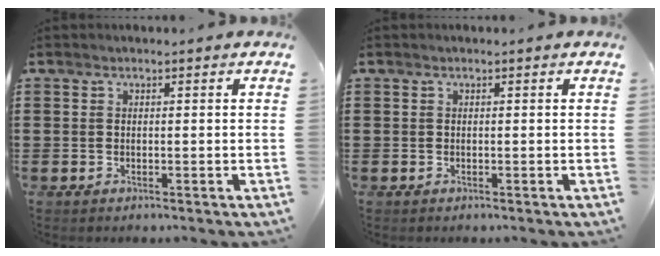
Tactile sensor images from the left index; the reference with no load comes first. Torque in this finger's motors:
{"motor_torque": [0.00, 0.00, 0.00, 0.00]}